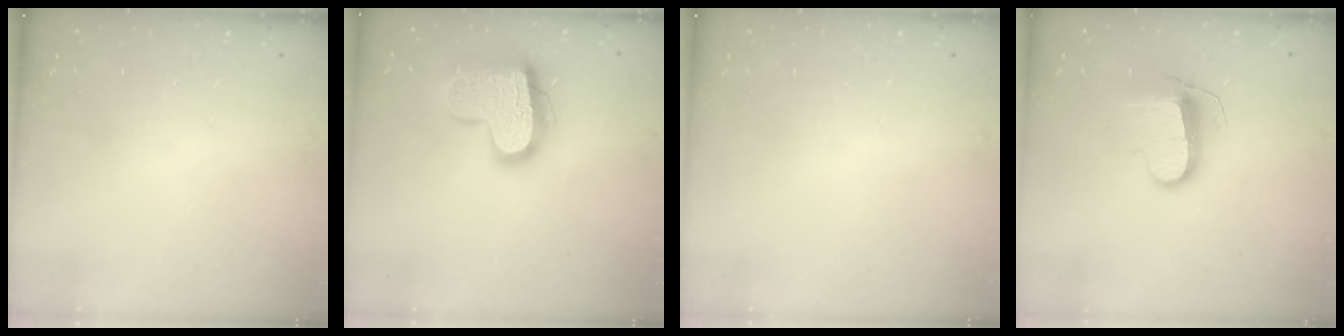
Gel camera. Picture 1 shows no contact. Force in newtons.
{"total": 18.0, "press": 17.9, "slide": 1.6}
{"total": 0.0}
{"total": 10.5, "press": 10.5, "slide": 0.4}